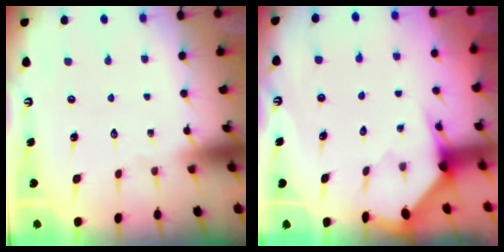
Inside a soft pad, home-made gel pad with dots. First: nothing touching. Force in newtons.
{"total": 3.3, "press": 3.3, "slide": 0.3}